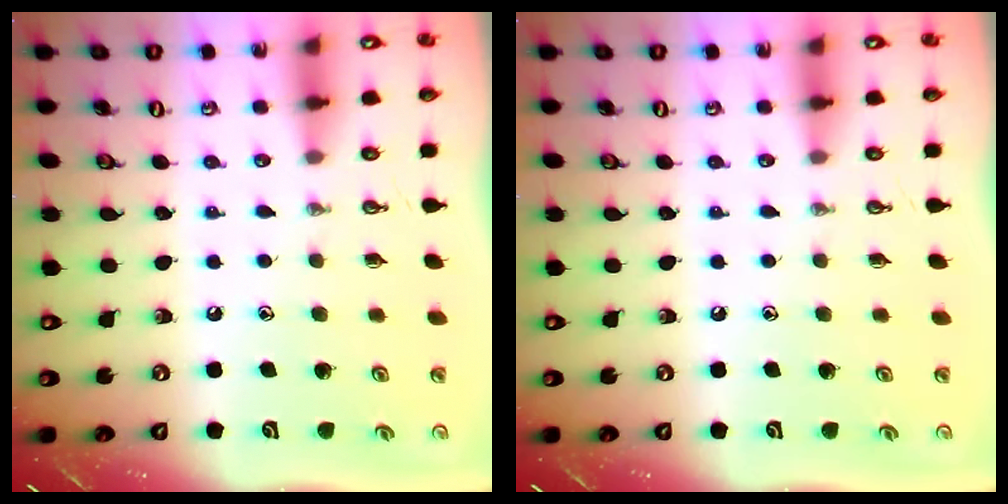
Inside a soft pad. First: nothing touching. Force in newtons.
{"total": 0.0}